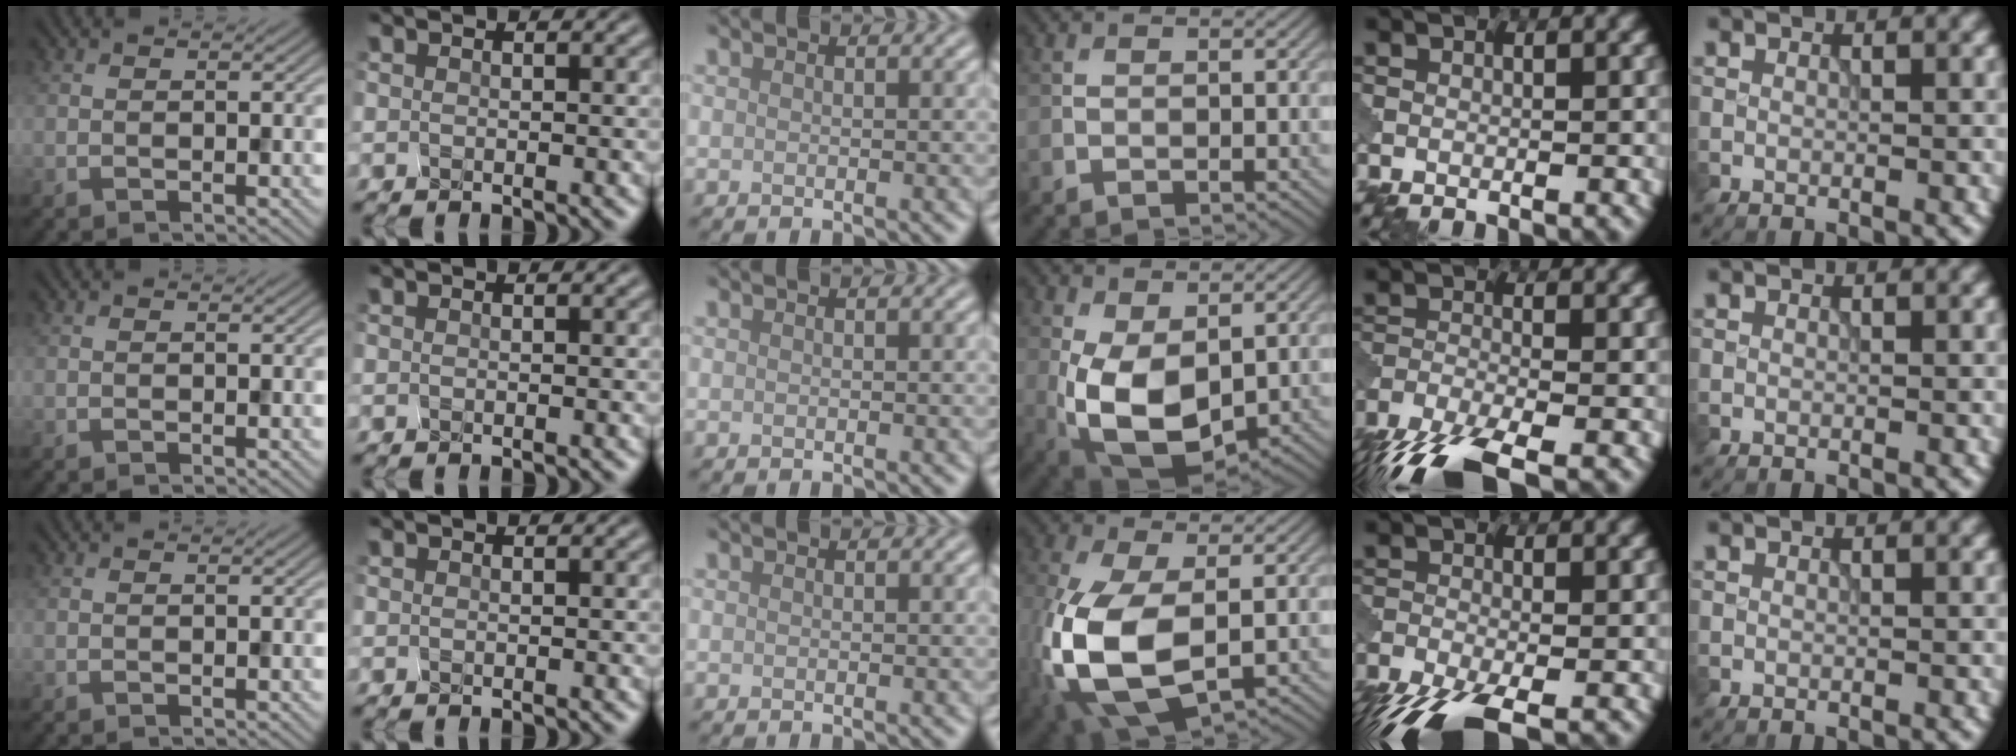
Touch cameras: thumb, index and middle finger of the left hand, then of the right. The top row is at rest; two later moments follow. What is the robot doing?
{"motion": "squeeze", "object": "clothespin"}